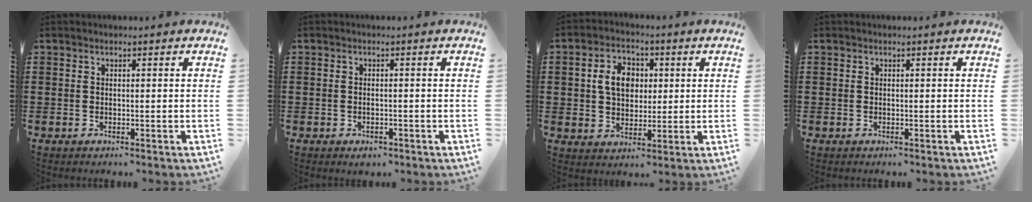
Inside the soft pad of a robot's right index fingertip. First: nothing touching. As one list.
[{"total": 1.1, "force": [-0.7, 0.6, 0.7], "torque": [-0.016, -0.003, -0.012]}, {"total": 6.3, "force": [1.1, 4.7, 3.9], "torque": [-0.084, 0.016, 0.015]}, {"total": 0.0}]